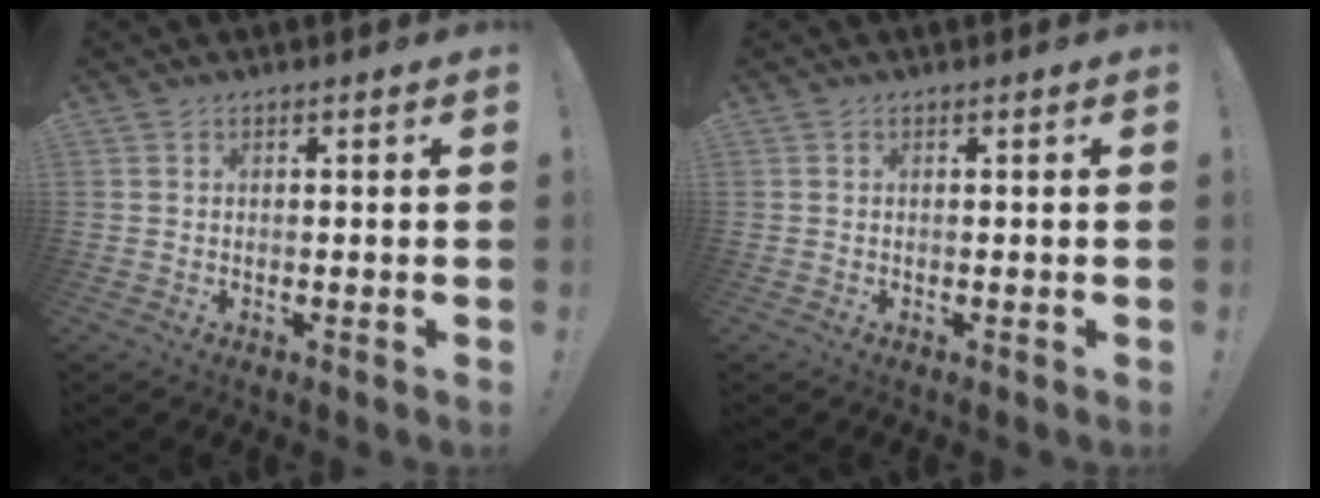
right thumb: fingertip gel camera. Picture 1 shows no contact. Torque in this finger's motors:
{"motor_torque": [-0.11, 0.11, 0.00, 0.00, 0.00]}